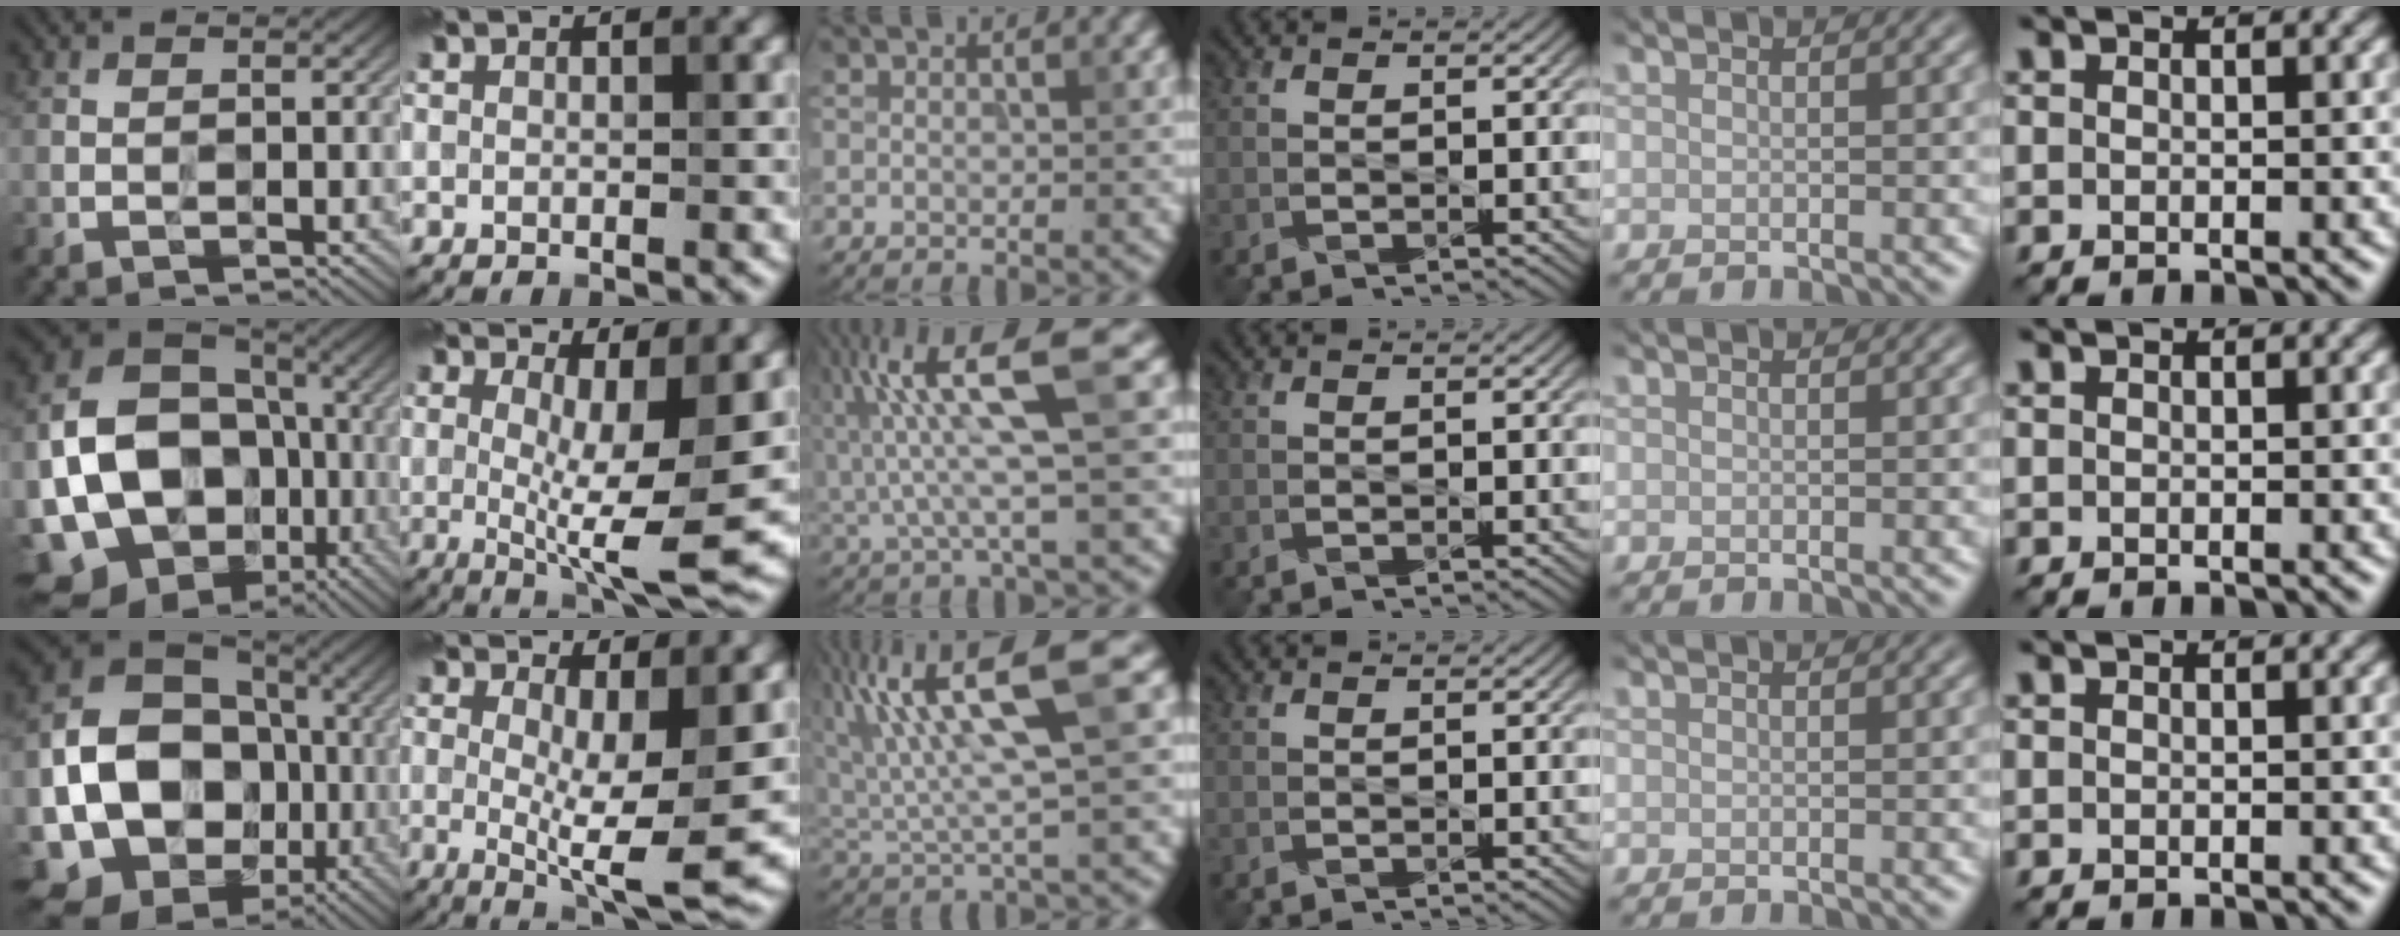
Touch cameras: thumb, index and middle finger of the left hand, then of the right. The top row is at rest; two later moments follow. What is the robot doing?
{"motion": "wipe", "object": "mirror"}